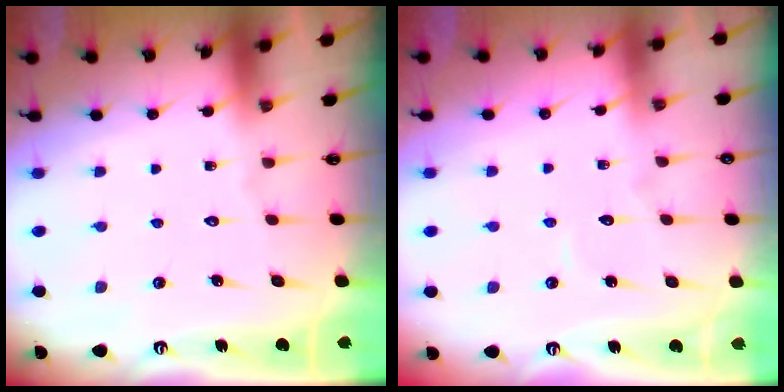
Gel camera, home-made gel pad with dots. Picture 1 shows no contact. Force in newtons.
{"total": 3.0, "press": 3.0, "slide": 0.2}